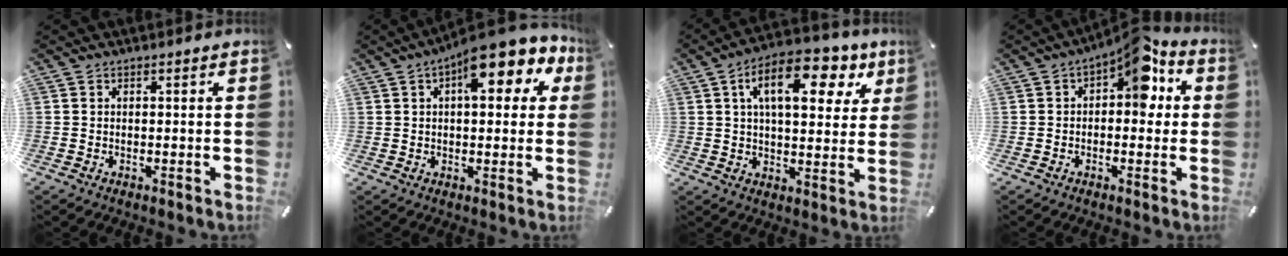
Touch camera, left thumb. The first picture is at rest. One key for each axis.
{"total": 12.6, "fx": 6.4, "fy": 5.6, "fz": 9.2, "tx": -0.124, "ty": -0.025, "tz": 0.105}
{"total": 15.5, "fx": 7.1, "fy": 7.5, "fz": 11.5, "tx": -0.177, "ty": -0.020, "tz": 0.114}
{"total": 10.4, "fx": 3.7, "fy": 5.4, "fz": 8.0, "tx": -0.100, "ty": -0.017, "tz": 0.057}